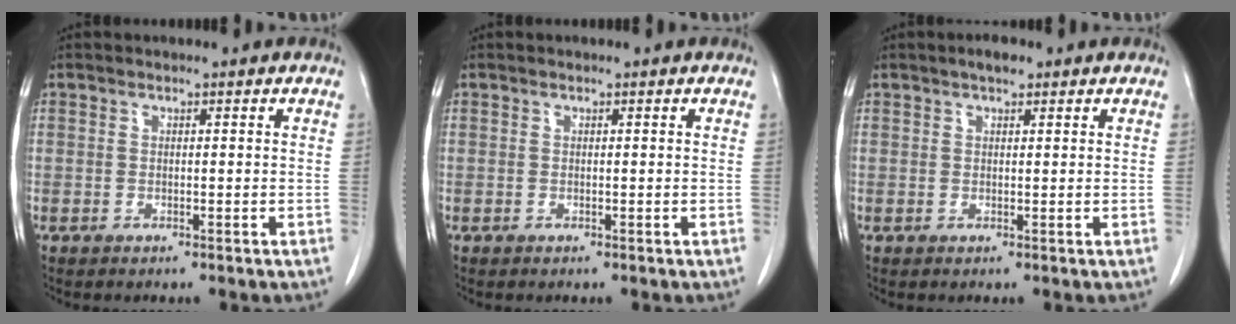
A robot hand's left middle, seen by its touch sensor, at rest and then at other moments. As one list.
[{"total": 0.0}, {"total": 1.9, "force": [1.3, 0.6, 1.2], "torque": [-0.021, 0.008, 0.019]}]